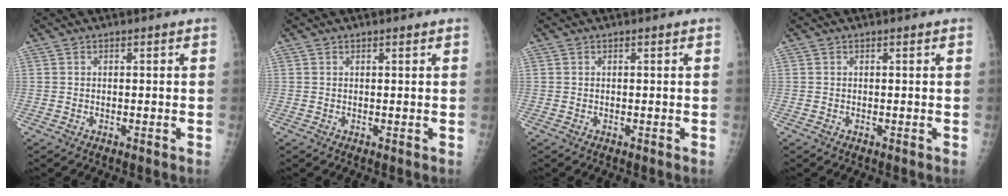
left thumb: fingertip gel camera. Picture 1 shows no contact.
{"total": 0.5, "force": [0.4, 0.1, 0.3], "torque": [-0.007, -0.003, 0.006]}
{"total": 0.0}
{"total": 0.0}